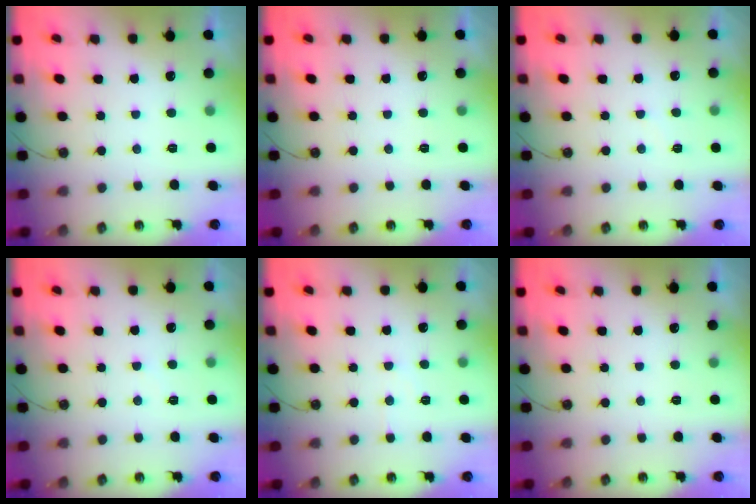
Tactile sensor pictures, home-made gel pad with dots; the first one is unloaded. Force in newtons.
{"total": 0.0}
{"total": 2.7, "press": 2.6, "slide": 0.4}
{"total": 2.2, "press": 2.2, "slide": 0.3}
{"total": 4.6, "press": 4.5, "slide": 0.7}
{"total": 0.0}